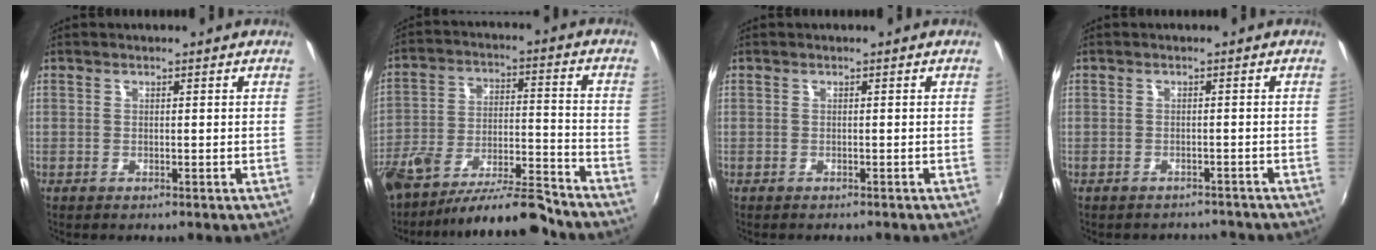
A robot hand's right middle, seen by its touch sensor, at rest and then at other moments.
{"total": 15.8, "force": [-12.9, 3.6, 8.4], "torque": [-0.172, -0.024, -0.209]}
{"total": 0.7, "force": [-0.6, 0.1, 0.2], "torque": [-0.004, -0.001, -0.009]}
{"total": 4.8, "force": [-4.4, 1.9, 0.7], "torque": [-0.014, -0.001, -0.053]}